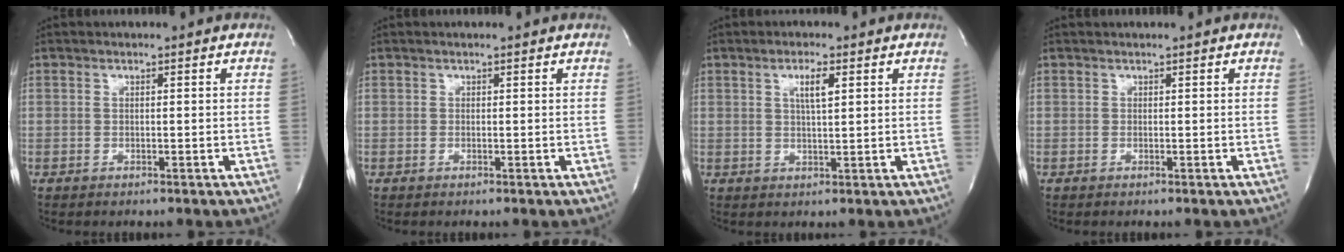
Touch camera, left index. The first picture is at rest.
{"total": 0.0}
{"total": 3.0, "force": [1.0, 0.3, 2.8], "torque": [-0.054, -0.006, 0.016]}
{"total": 0.8, "force": [0.7, -0.1, 0.3], "torque": [-0.004, 0.010, 0.015]}